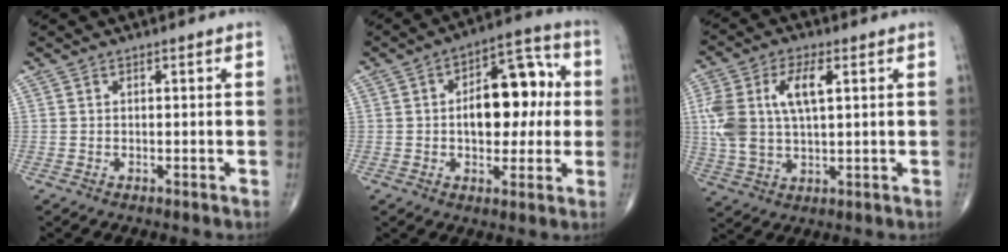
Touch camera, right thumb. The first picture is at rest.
{"total": 14.8, "force": [0.9, 8.4, 12.1], "torque": [-0.133, 0.030, 0.009]}
{"total": 12.7, "force": [2.8, 6.3, 10.7], "torque": [-0.235, 0.010, 0.059]}